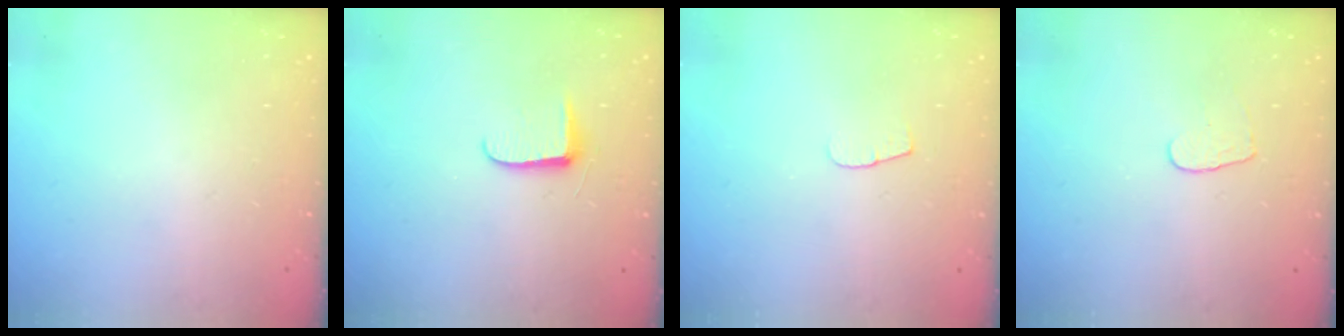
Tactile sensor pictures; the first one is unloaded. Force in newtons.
{"total": 5.6, "press": 5.6, "slide": 0.7}
{"total": 3.7, "press": 3.7, "slide": 0.4}
{"total": 4.4, "press": 4.4, "slide": 0.3}